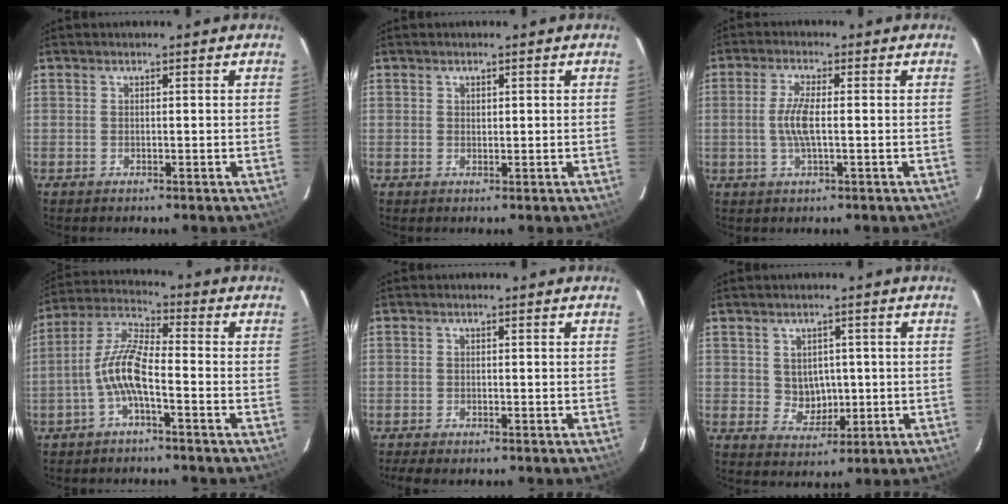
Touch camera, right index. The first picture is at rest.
{"total": 0.7, "force": [0.3, 0.6, 0.2], "torque": [-0.003, 0.003, 0.006]}
{"total": 5.3, "force": [-0.4, 1.1, 5.2], "torque": [-0.104, -0.001, -0.007]}
{"total": 8.2, "force": [-3.0, 1.9, 7.4], "torque": [-0.167, 0.015, -0.060]}
{"total": 3.4, "force": [-2.7, 1.0, 1.7], "torque": [-0.043, -0.014, -0.046]}
{"total": 4.7, "force": [0.4, 4.4, 1.8], "torque": [-0.031, 0.005, 0.020]}